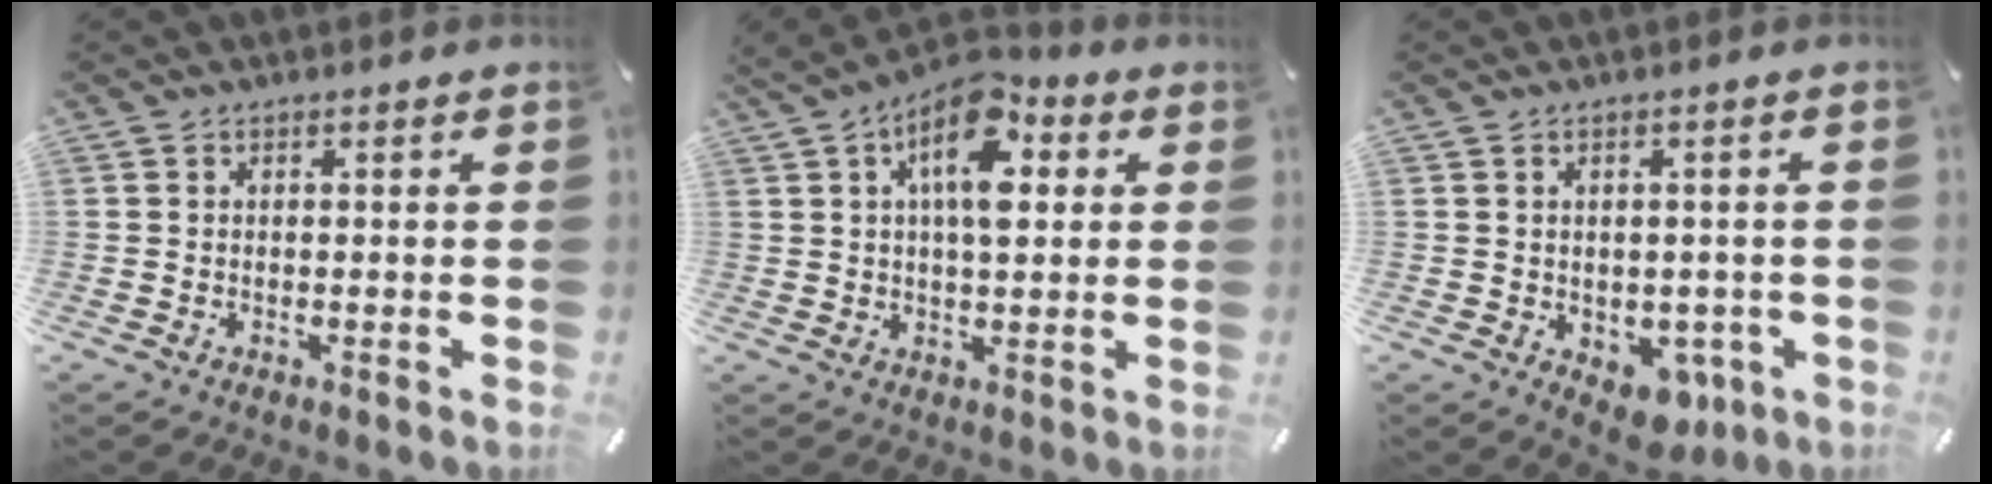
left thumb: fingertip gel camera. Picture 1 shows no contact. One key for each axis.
{"total": 12.9, "fx": 5.1, "fy": 6.6, "fz": 9.8, "tx": -0.152, "ty": -0.012, "tz": 0.089}
{"total": 4.8, "fx": -1.5, "fy": 3.8, "fz": 2.5, "tx": -0.015, "ty": 0.006, "tz": -0.024}